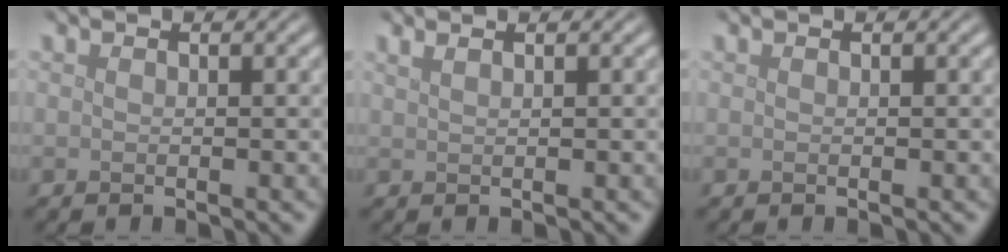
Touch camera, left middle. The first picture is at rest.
{"total": 1.5, "force": [1.1, 0.6, 0.9], "torque": [-0.007, -0.002, 0.011]}
{"total": 0.0}